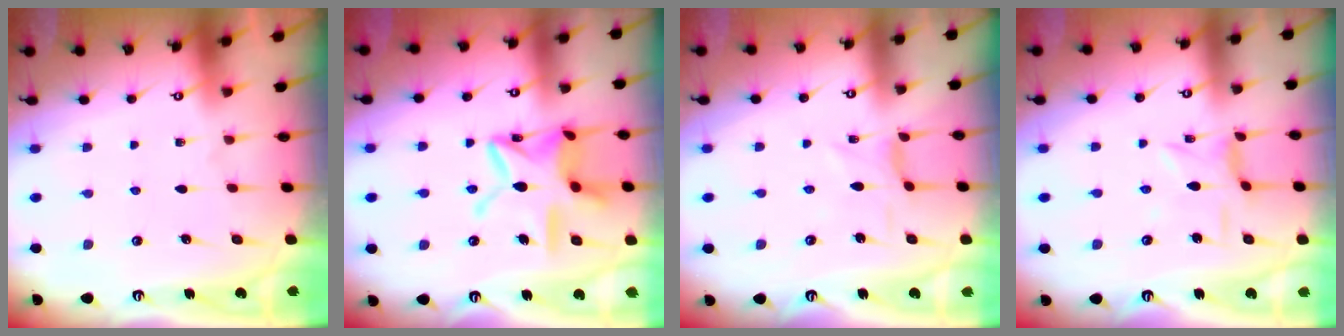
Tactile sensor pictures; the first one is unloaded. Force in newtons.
{"total": 16.1, "press": 16.1, "slide": 1.2}
{"total": 1.1, "press": 1.0, "slide": 0.4}
{"total": 1.4, "press": 1.3, "slide": 0.4}